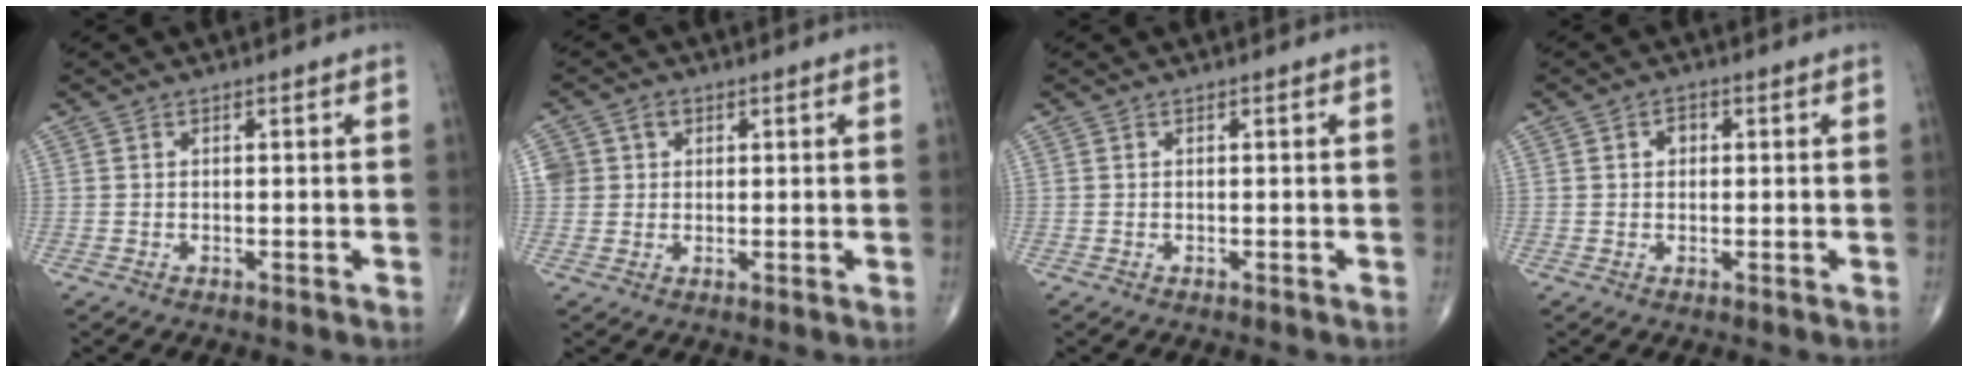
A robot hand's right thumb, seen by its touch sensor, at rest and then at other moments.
{"total": 4.4, "force": [1.4, 4.0, 1.2], "torque": [-0.004, 0.004, 0.025]}
{"total": 0.0}
{"total": 2.2, "force": [0.5, 1.7, 1.3], "torque": [-0.011, 0.004, 0.005]}